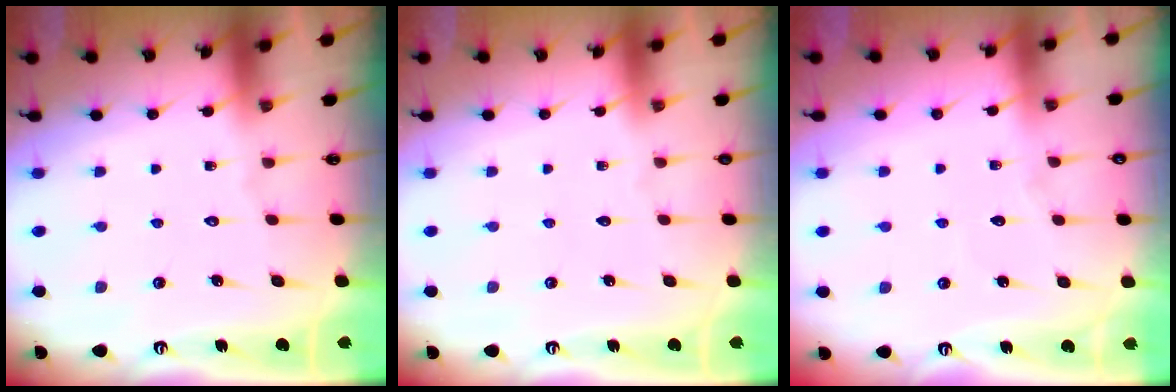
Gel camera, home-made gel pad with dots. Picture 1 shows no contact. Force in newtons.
{"total": 0.0}
{"total": 2.3, "press": 2.3, "slide": 0.3}